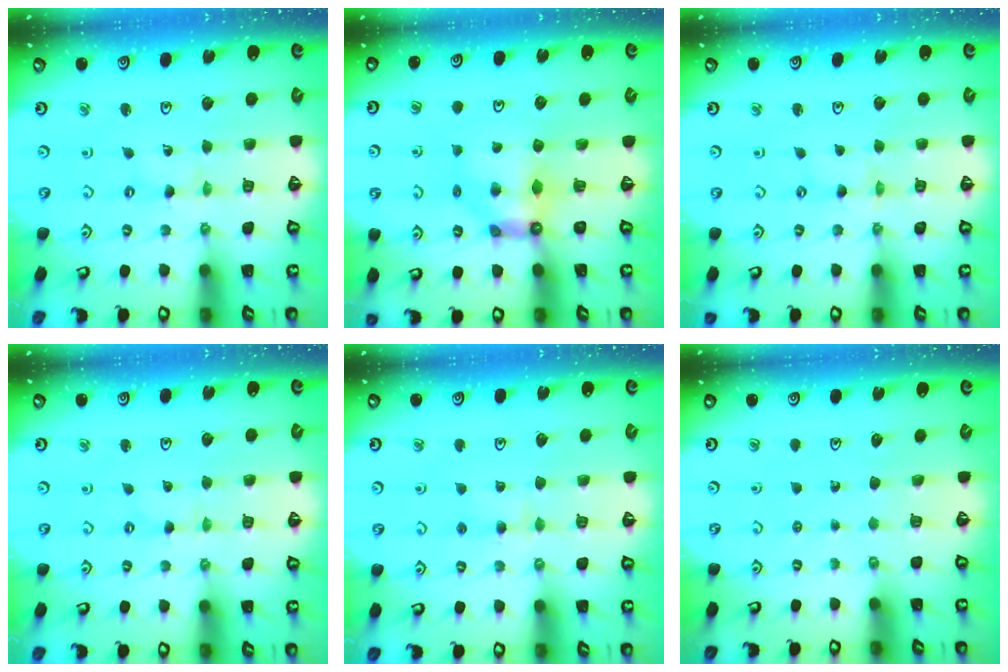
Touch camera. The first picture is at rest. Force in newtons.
{"total": 6.8, "press": 6.8, "slide": 0.4}
{"total": 0.0}
{"total": 0.0}
{"total": 4.2, "press": 4.2, "slide": 0.4}
{"total": 0.0}